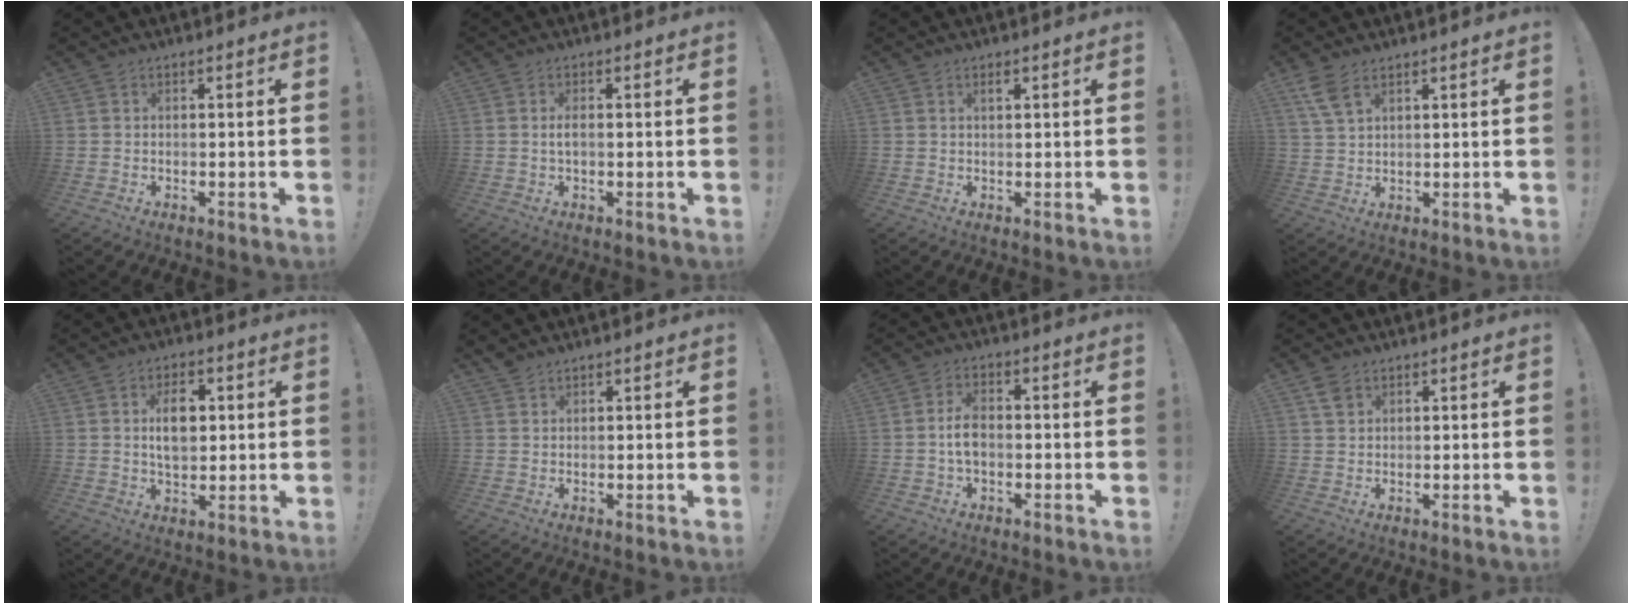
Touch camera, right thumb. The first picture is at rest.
{"total": 2.0, "force": [-0.2, 0.6, 1.9], "torque": [-0.038, 0.004, -0.003]}
{"total": 1.3, "force": [0.8, 0.3, 1.0], "torque": [-0.016, 0.000, 0.013]}
{"total": 6.1, "force": [3.7, 2.7, 4.0], "torque": [-0.076, -0.012, 0.073]}
{"total": 8.7, "force": [1.5, 5.8, 6.3], "torque": [-0.106, 0.000, 0.021]}
{"total": 1.6, "force": [1.4, 0.6, 0.5], "torque": [-0.015, -0.003, 0.028]}
{"total": 5.5, "force": [-0.8, 3.2, 4.4], "torque": [-0.087, 0.009, -0.016]}
{"total": 3.1, "force": [2.0, 1.9, 1.4], "torque": [-0.017, -0.008, 0.037]}